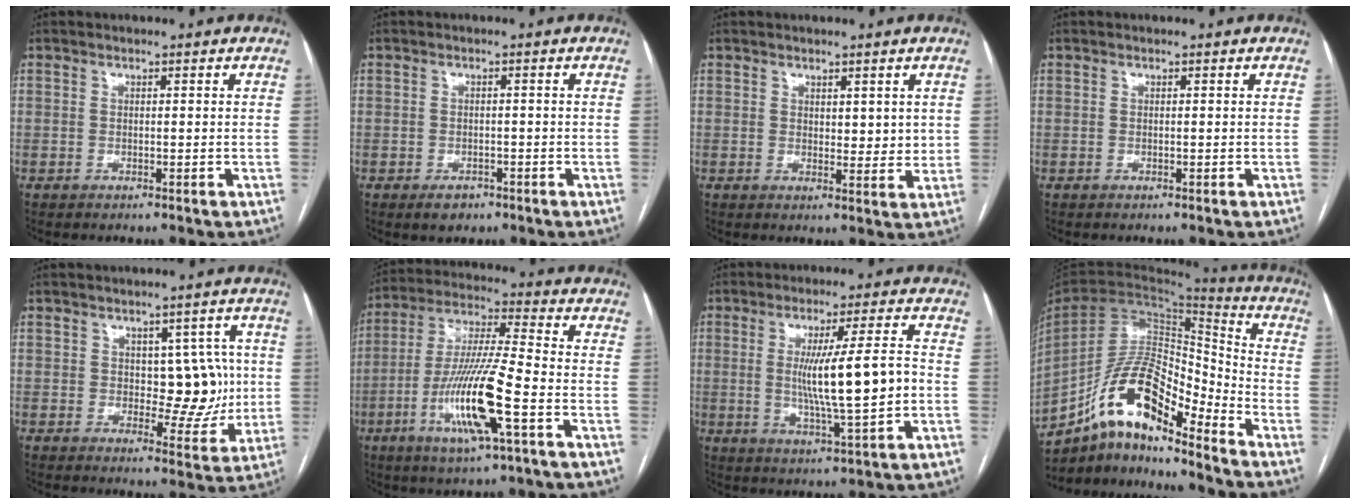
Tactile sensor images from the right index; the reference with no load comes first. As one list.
[{"total": 2.7, "force": [-1.7, 1.8, 1.1], "torque": [-0.013, 0.002, -0.019]}, {"total": 3.3, "force": [1.4, 1.7, 2.4], "torque": [-0.028, -0.010, 0.023]}, {"total": 0.0}, {"total": 7.8, "force": [0.5, 4.6, 6.4], "torque": [-0.067, 0.014, 0.020]}, {"total": 15.2, "force": [-5.4, 0.9, 14.2], "torque": [-0.284, -0.011, -0.100]}, {"total": 11.5, "force": [-0.5, 0.0, 11.5], "torque": [-0.194, -0.007, -0.006]}, {"total": 15.2, "force": [-10.7, 4.2, 10.1], "torque": [-0.186, 0.039, -0.189]}]